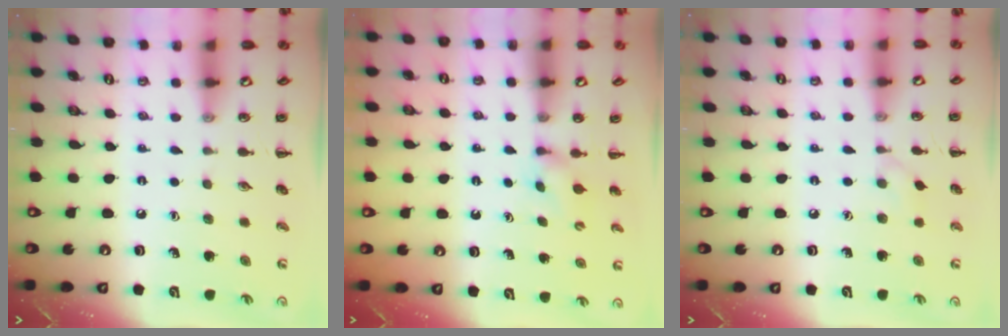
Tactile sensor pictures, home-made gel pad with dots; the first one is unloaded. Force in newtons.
{"total": 2.9, "press": 2.7, "slide": 1.1}
{"total": 3.6, "press": 3.3, "slide": 1.5}